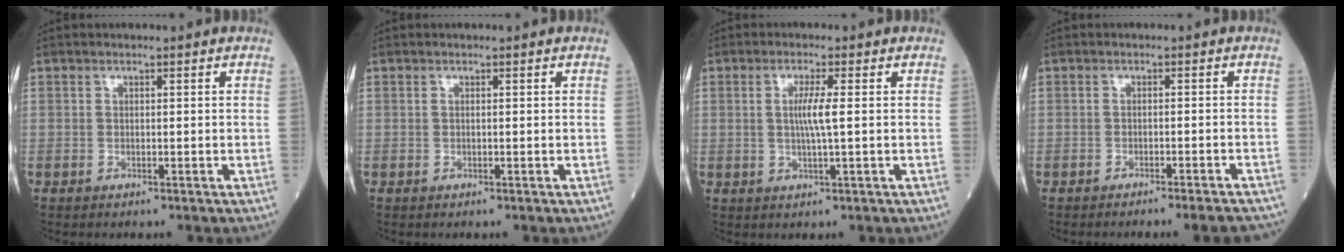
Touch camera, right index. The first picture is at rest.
{"total": 0.0}
{"total": 3.6, "force": [0.5, -0.3, 3.6], "torque": [-0.072, -0.005, 0.009]}
{"total": 6.9, "force": [-6.4, 0.3, 2.7], "torque": [-0.019, -0.010, -0.074]}